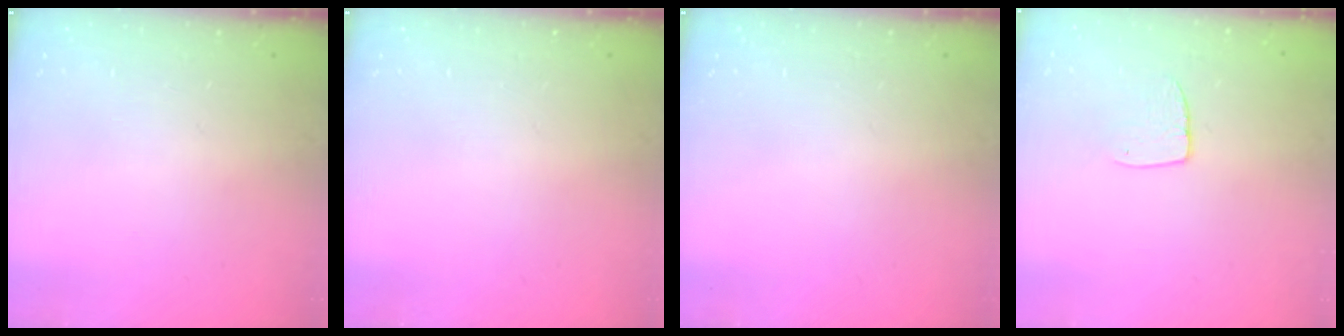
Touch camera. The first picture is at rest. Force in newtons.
{"total": 0.0}
{"total": 0.0}
{"total": 6.1, "press": 6.1, "slide": 0.4}